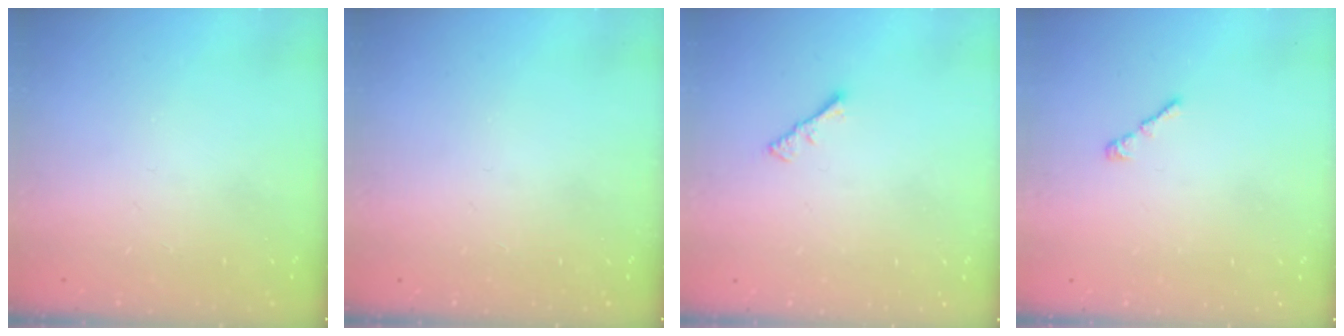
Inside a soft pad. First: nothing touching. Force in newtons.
{"total": 0.0}
{"total": 1.1, "press": 1.1, "slide": 0.4}
{"total": 2.2, "press": 2.1, "slide": 0.6}